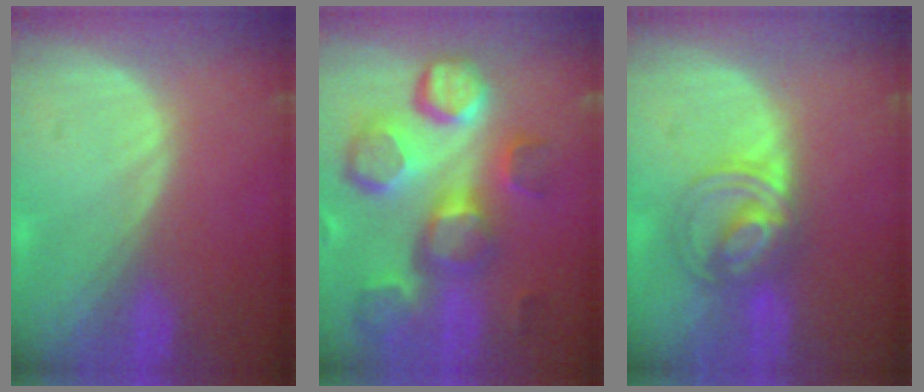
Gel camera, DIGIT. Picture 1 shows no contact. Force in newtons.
{"total": 12.6, "press": 11.1, "slide": 6.0}
{"total": 5.9, "press": 5.9, "slide": 0.7}